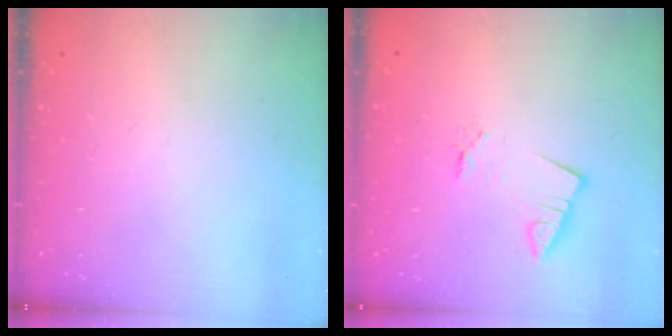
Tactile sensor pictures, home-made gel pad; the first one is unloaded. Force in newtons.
{"total": 1.4, "press": 1.4, "slide": 0.1}